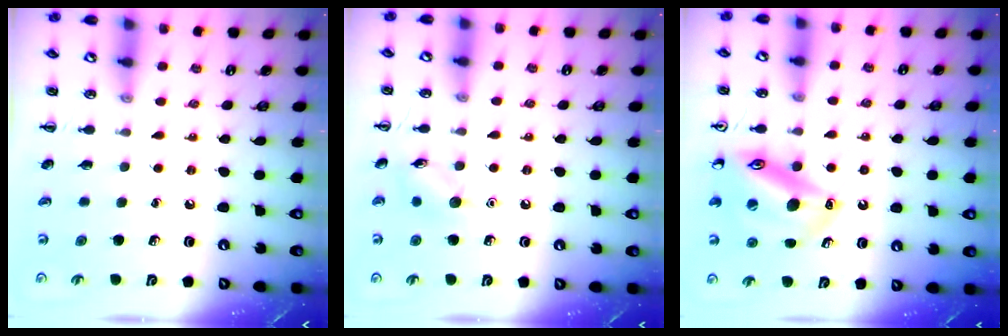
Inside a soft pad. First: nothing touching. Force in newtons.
{"total": 6.5, "press": 6.3, "slide": 1.5}
{"total": 16.2, "press": 16.1, "slide": 2.3}